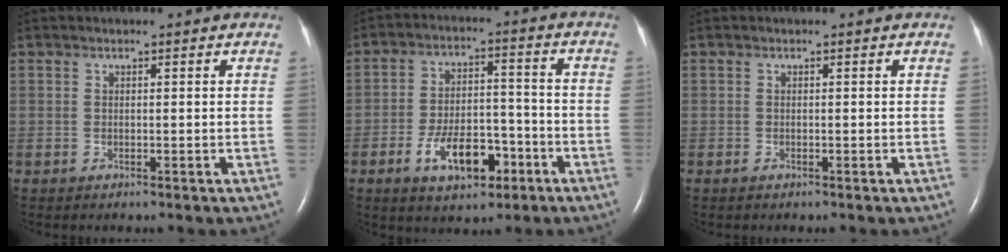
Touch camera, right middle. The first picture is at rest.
{"total": 9.6, "force": [-4.7, 4.5, 7.1], "torque": [-0.133, 0.010, -0.073]}
{"total": 0.0}